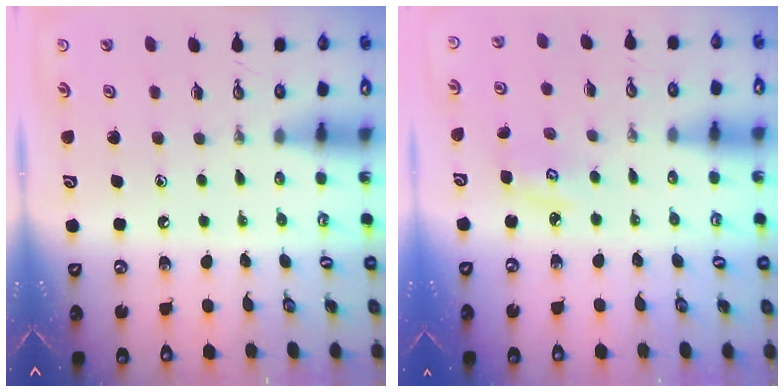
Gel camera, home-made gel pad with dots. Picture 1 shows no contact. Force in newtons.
{"total": 4.0, "press": 3.9, "slide": 0.4}